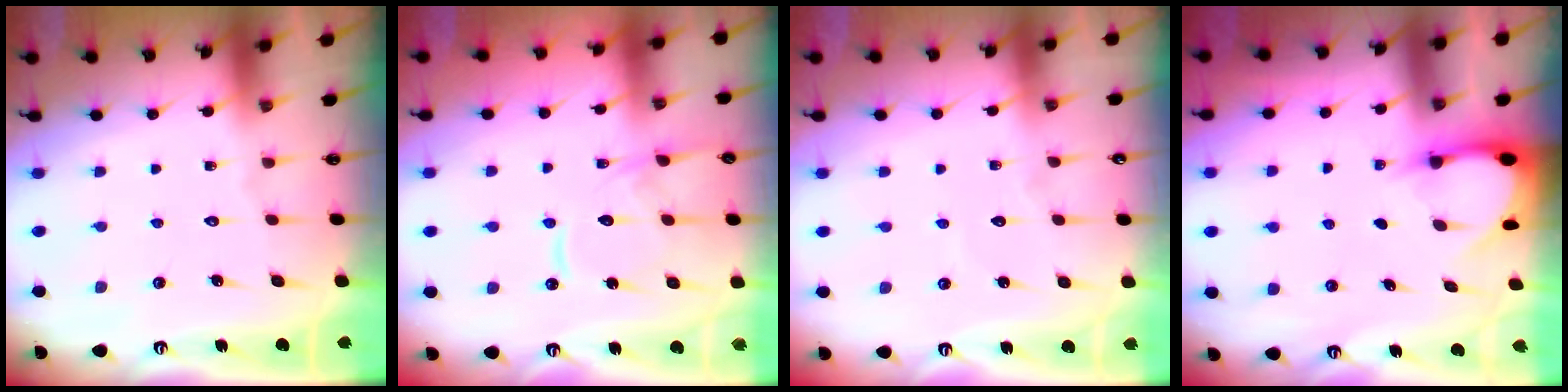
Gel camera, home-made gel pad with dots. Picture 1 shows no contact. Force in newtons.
{"total": 12.9, "press": 12.8, "slide": 1.3}
{"total": 2.9, "press": 2.9, "slide": 0.3}
{"total": 3.0, "press": 3.0, "slide": 0.4}